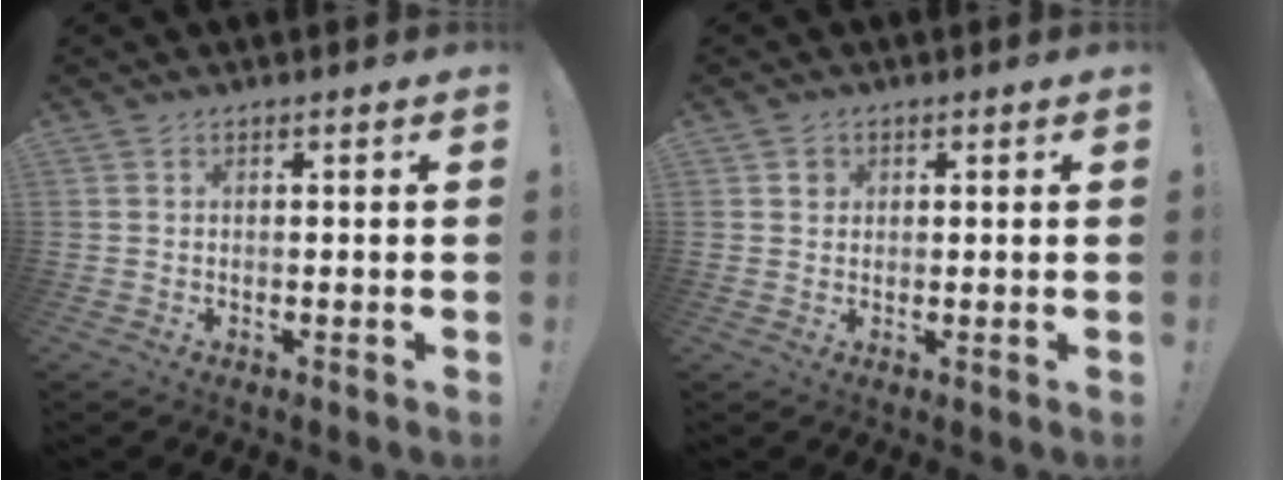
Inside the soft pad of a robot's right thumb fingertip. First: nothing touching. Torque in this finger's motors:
{"motor_torque": [0.07, 0.03, 0.28, -0.20, -0.02]}